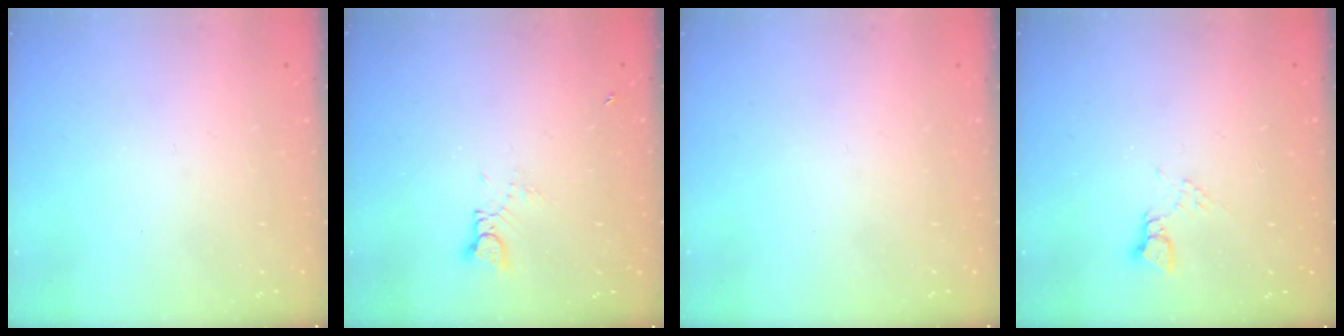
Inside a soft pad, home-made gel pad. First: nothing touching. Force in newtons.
{"total": 2.1, "press": 2.0, "slide": 0.3}
{"total": 0.0}
{"total": 2.5, "press": 2.5, "slide": 0.3}